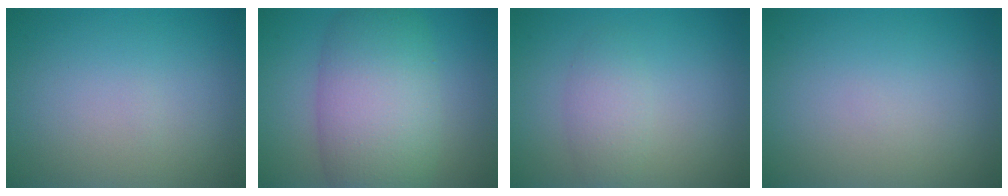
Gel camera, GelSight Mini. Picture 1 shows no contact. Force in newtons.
{"total": 9.5, "press": 9.5, "slide": 0.5}
{"total": 2.1, "press": 2.1, "slide": 0.1}
{"total": 0.0}